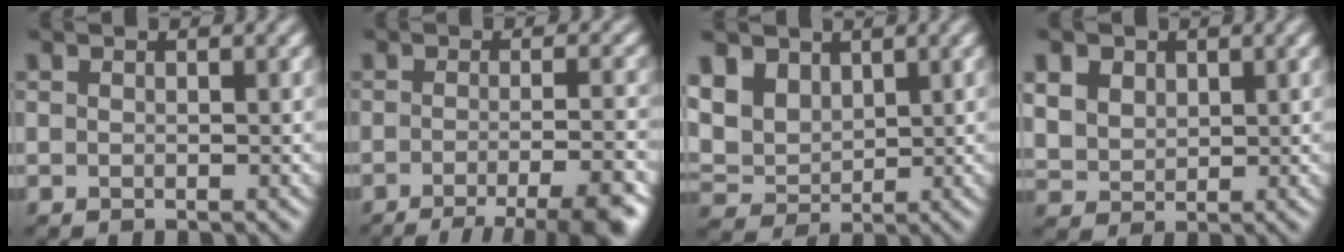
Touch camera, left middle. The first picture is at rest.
{"total": 8.3, "force": [-4.9, 2.0, 6.4], "torque": [-0.076, -0.003, -0.063]}
{"total": 5.2, "force": [3.2, 3.4, 2.1], "torque": [-0.085, 0.008, 0.073]}
{"total": 4.8, "force": [3.0, 3.3, 1.8], "torque": [-0.074, 0.014, 0.057]}